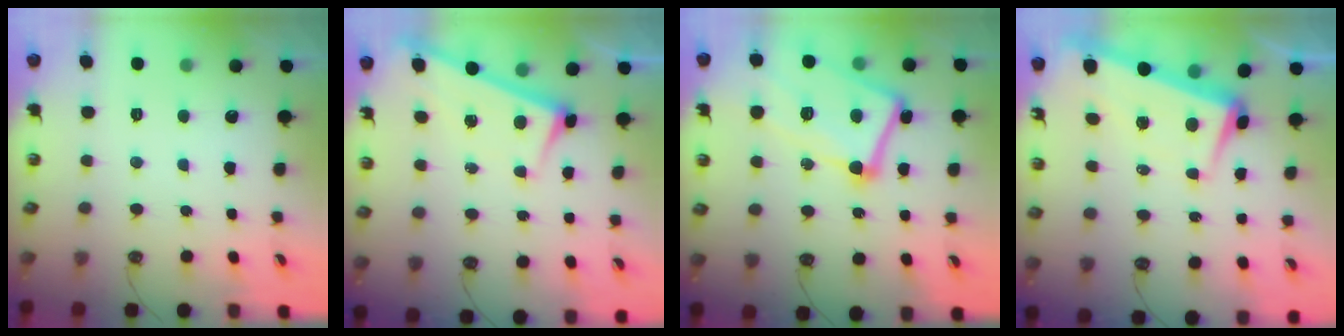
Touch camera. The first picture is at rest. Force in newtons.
{"total": 2.9, "press": 2.9, "slide": 0.1}
{"total": 15.9, "press": 15.8, "slide": 2.1}
{"total": 2.1, "press": 0.3, "slide": 2.1}